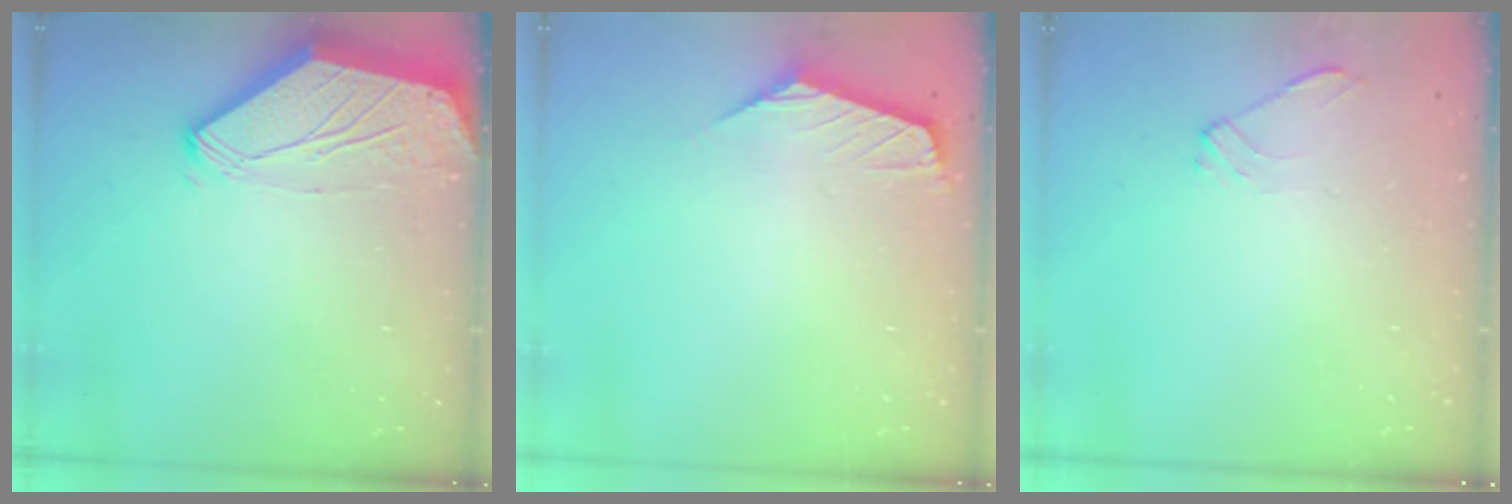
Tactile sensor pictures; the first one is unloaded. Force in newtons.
{"total": 1.3, "press": 1.2, "slide": 0.5}
{"total": 2.3, "press": 2.2, "slide": 0.6}